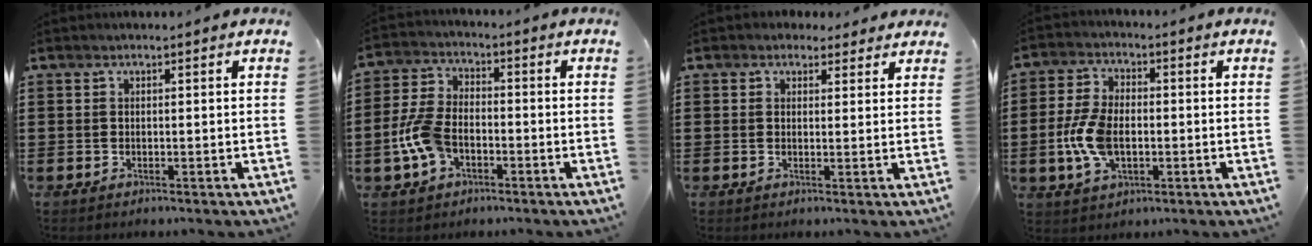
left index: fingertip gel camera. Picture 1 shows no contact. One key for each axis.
{"total": 7.7, "fx": -2.5, "fy": 4.6, "fz": 5.7, "tx": -0.146, "ty": 0.000, "tz": -0.053}
{"total": 2.2, "fx": 1.7, "fy": 1.4, "fz": 0.3, "tx": -0.007, "ty": 0.005, "tz": 0.029}
{"total": 8.3, "fx": -1.3, "fy": 4.8, "fz": 6.7, "tx": -0.164, "ty": -0.002, "tz": -0.031}